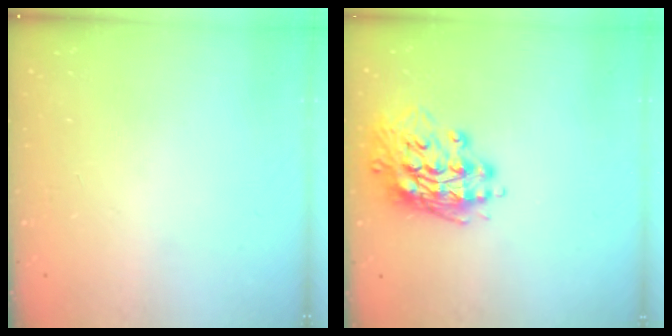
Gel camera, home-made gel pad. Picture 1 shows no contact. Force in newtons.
{"total": 15.7, "press": 15.5, "slide": 2.5}